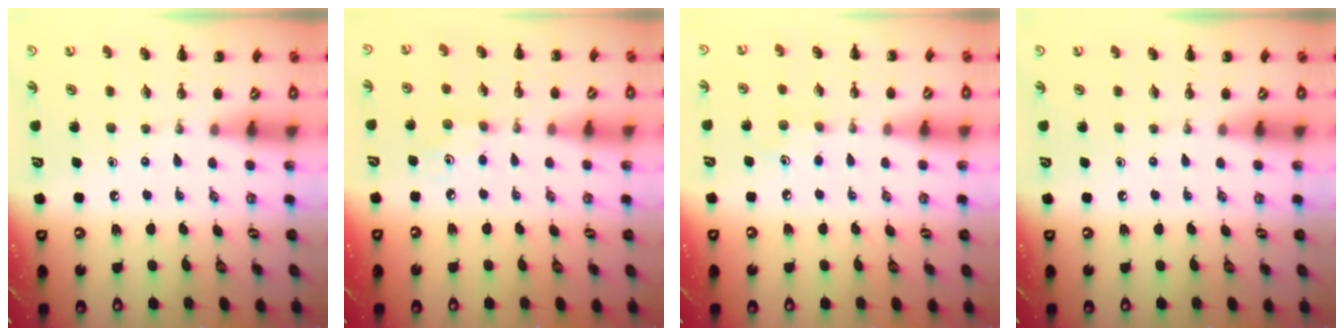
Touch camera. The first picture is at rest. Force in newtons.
{"total": 2.6, "press": 2.5, "slide": 0.8}
{"total": 5.4, "press": 5.2, "slide": 1.7}
{"total": 0.0}